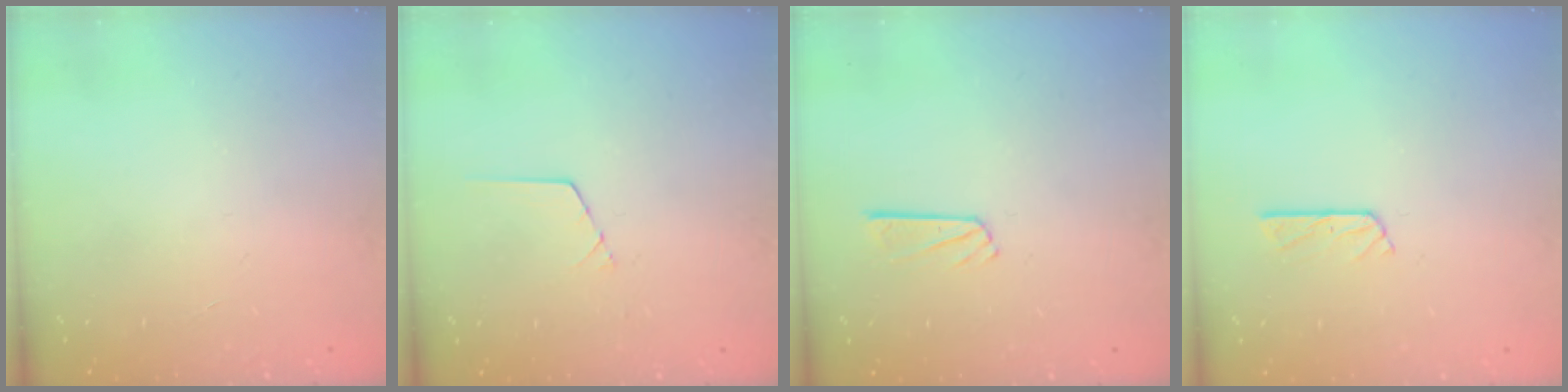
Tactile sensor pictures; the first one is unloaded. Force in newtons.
{"total": 1.6, "press": 1.6, "slide": 0.0}
{"total": 4.4, "press": 4.4, "slide": 0.1}
{"total": 3.4, "press": 3.4, "slide": 0.4}